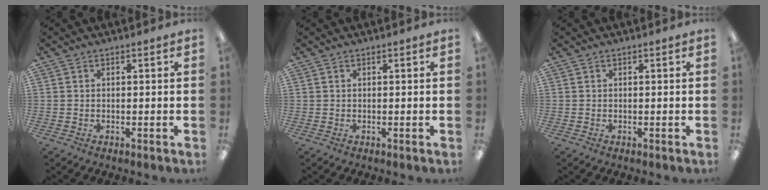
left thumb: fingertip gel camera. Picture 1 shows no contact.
{"total": 0.0}
{"total": 0.0}